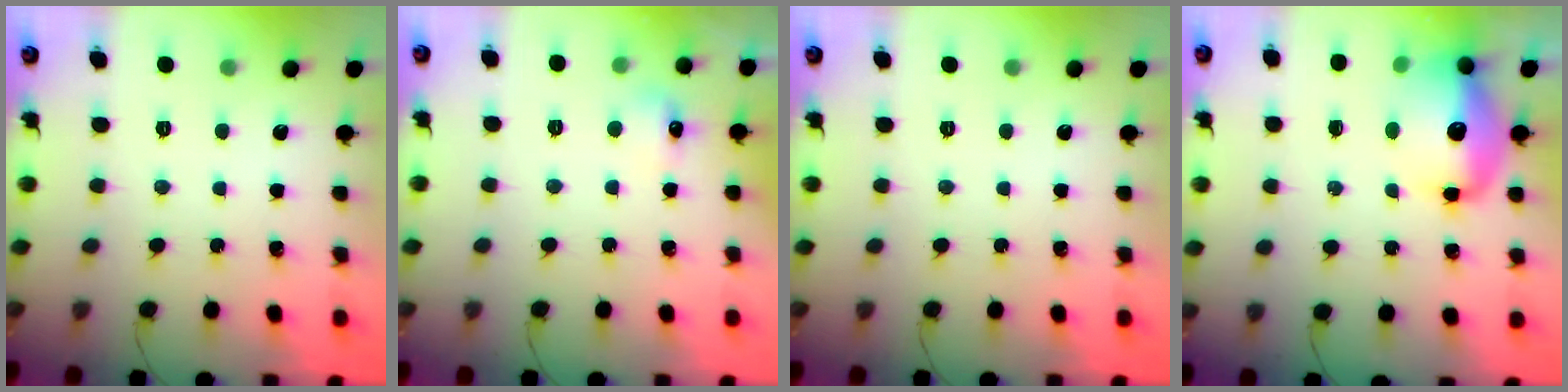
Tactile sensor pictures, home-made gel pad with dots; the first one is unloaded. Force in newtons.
{"total": 6.1, "press": 5.8, "slide": 1.9}
{"total": 0.0}
{"total": 13.8, "press": 13.4, "slide": 3.1}